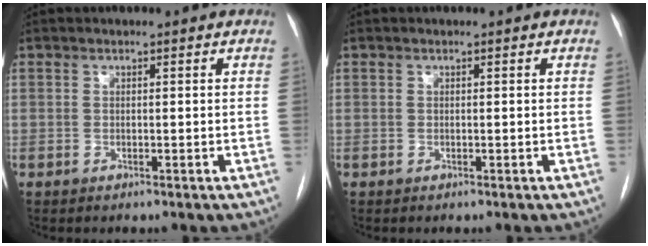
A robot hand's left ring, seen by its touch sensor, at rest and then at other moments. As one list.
[{"total": 0.0}]